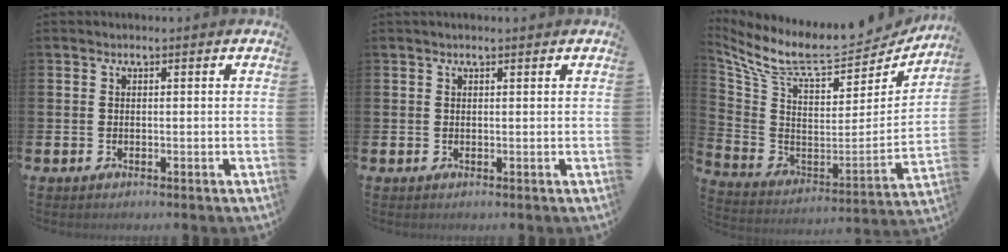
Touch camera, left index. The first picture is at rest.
{"total": 0.5, "force": [0.4, 0.1, 0.3], "torque": [-0.002, 0.001, 0.006]}
{"total": 9.7, "force": [8.1, 2.5, 4.7], "torque": [-0.123, -0.063, 0.135]}